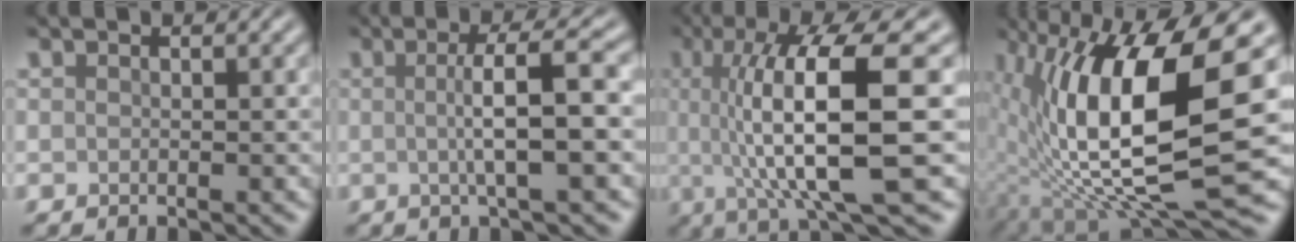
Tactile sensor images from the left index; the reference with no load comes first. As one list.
[{"total": 4.9, "force": [-0.1, 0.8, 4.9], "torque": [-0.080, 0.002, -0.005]}, {"total": 11.9, "force": [0.1, 2.8, 11.5], "torque": [-0.173, -0.003, 0.007]}, {"total": 14.6, "force": [1.2, 4.8, 13.8], "torque": [-0.249, -0.011, 0.020]}]